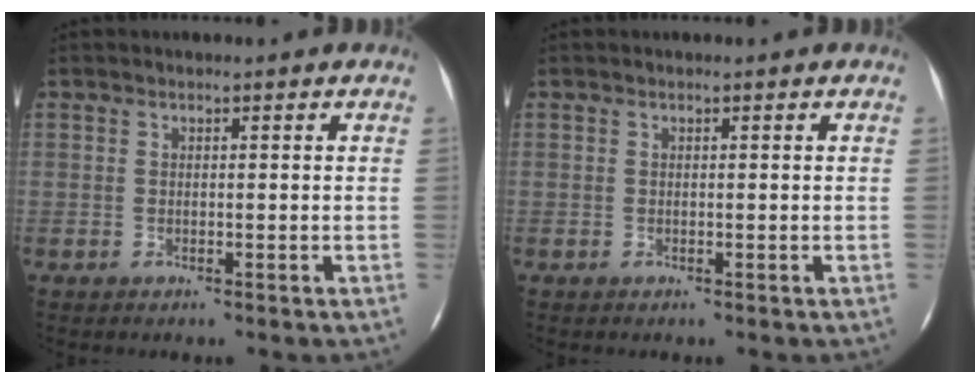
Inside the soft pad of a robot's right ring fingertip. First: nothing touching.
{"total": 0.0}